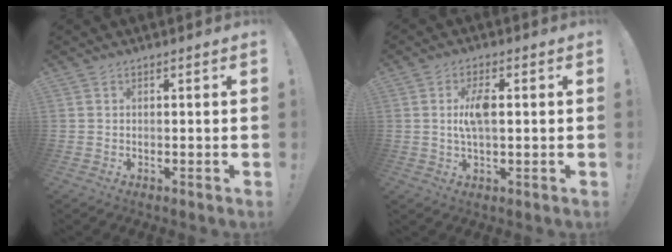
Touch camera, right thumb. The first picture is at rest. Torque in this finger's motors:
{"motor_torque": [1.41, 1.33, 0.85, -0.73, 0.35]}